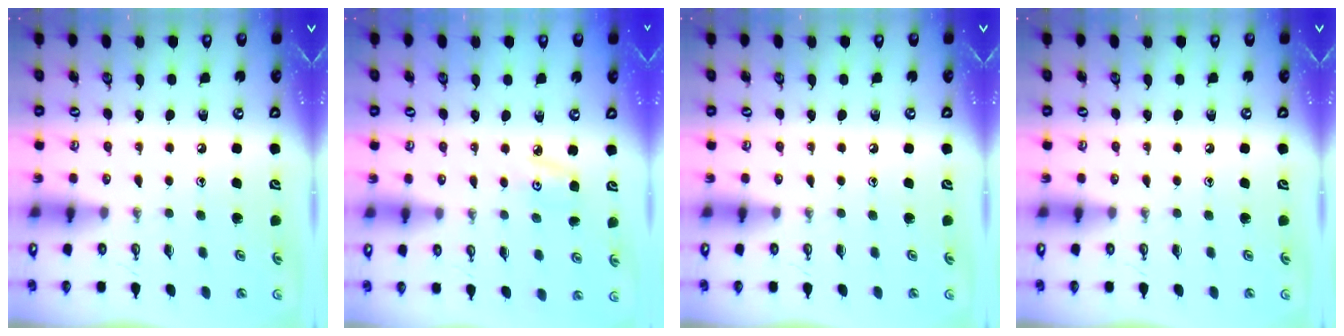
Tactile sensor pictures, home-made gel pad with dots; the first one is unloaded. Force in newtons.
{"total": 3.4, "press": 3.4, "slide": 0.4}
{"total": 0.0}
{"total": 0.0}